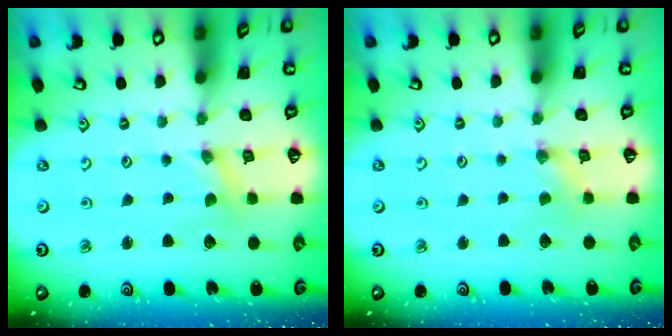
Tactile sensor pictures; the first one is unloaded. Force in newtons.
{"total": 0.9, "press": 0.9, "slide": 0.2}